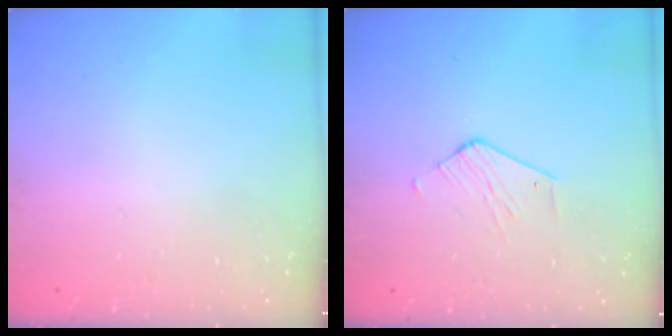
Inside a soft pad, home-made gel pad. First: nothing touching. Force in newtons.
{"total": 2.8, "press": 2.8, "slide": 0.2}